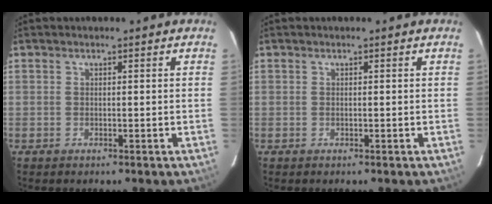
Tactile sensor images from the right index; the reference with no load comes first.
{"total": 0.0}